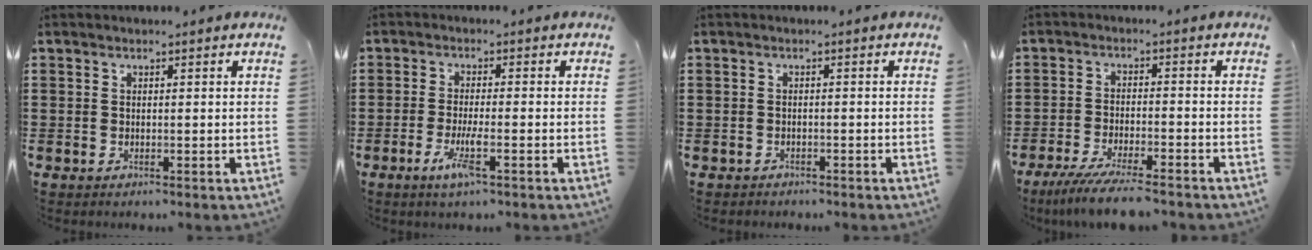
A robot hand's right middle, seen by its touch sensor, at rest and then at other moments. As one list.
[{"total": 4.8, "force": [-2.3, 0.5, 4.2], "torque": [-0.096, -0.017, -0.046]}, {"total": 0.7, "force": [-0.6, 0.3, 0.0], "torque": [0.000, 0.002, -0.015]}, {"total": 6.0, "force": [-5.2, 0.2, 3.0], "torque": [-0.067, -0.017, -0.099]}]